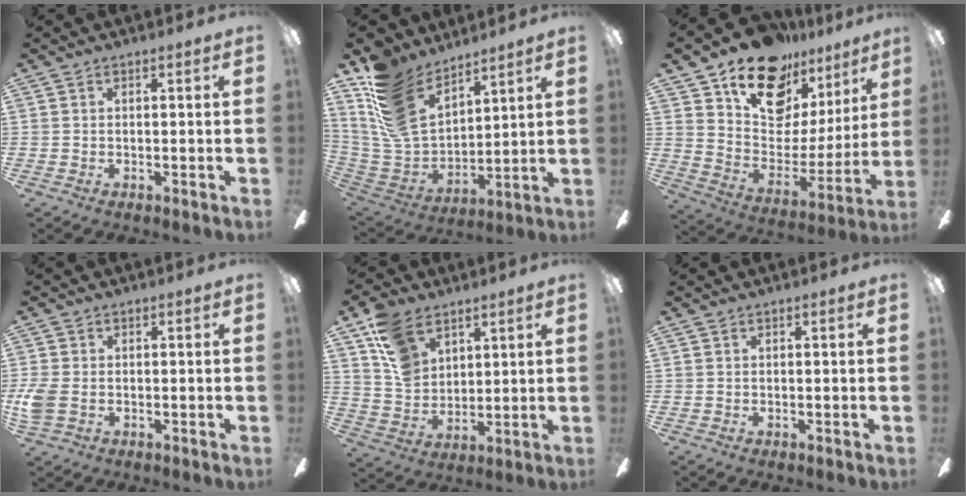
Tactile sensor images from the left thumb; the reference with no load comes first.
{"total": 17.6, "force": [11.0, 10.3, 9.0], "torque": [-0.224, -0.066, 0.210]}
{"total": 18.7, "force": [13.2, 10.6, 7.8], "torque": [-0.134, -0.090, 0.239]}
{"total": 4.7, "force": [-0.6, 3.3, 3.2], "torque": [-0.081, -0.001, -0.013]}
{"total": 12.3, "force": [7.5, 8.1, 5.5], "torque": [-0.112, -0.020, 0.150]}
{"total": 0.0}